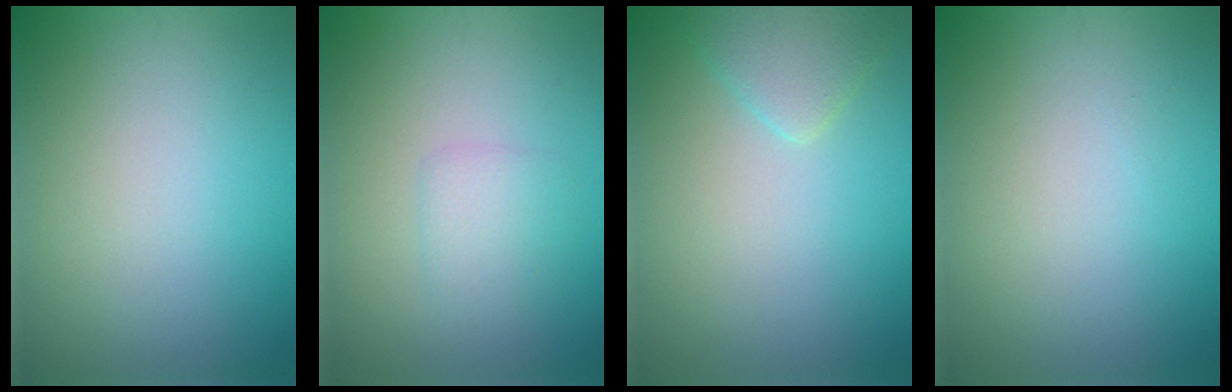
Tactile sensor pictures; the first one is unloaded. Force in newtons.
{"total": 1.8, "press": 1.8, "slide": 0.1}
{"total": 2.3, "press": 2.3, "slide": 0.1}
{"total": 0.0}